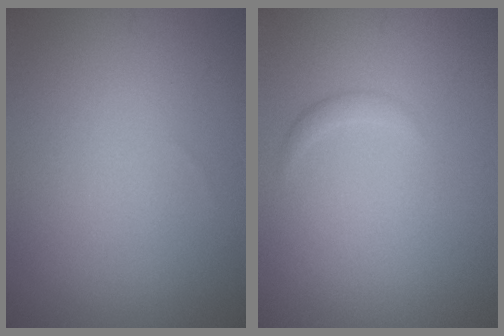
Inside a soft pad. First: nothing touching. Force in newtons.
{"total": 0.8, "press": 0.8, "slide": 0.1}